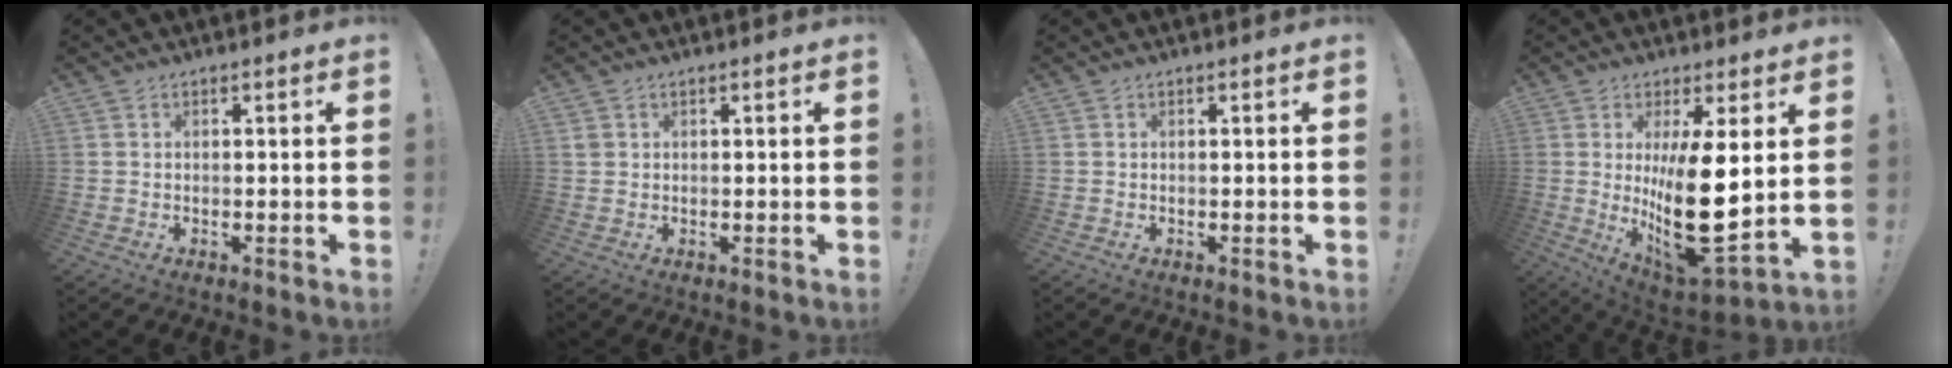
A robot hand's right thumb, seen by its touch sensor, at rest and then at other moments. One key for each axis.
{"total": 1.6, "fx": 0.8, "fy": 1.3, "fz": 0.5, "tx": -0.008, "ty": 0.002, "tz": 0.017}
{"total": 0.0}
{"total": 19.5, "fx": 2.5, "fy": 7.5, "fz": 17.8, "tx": -0.289, "ty": -0.049, "tz": 0.051}